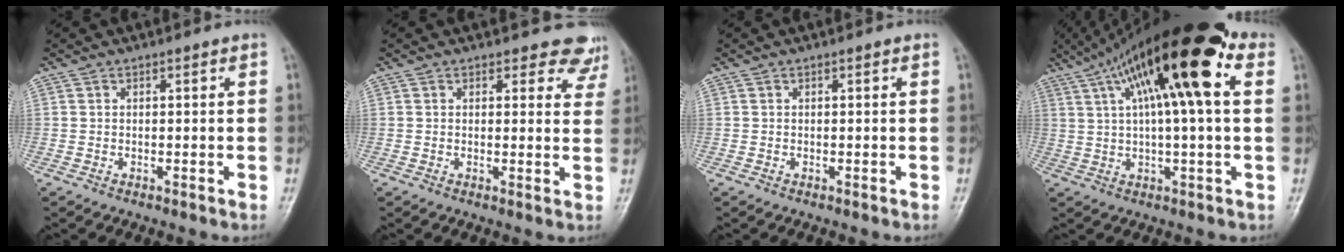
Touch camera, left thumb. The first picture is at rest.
{"total": 6.1, "force": [5.5, 2.7, 0.1], "torque": [0.048, -0.029, 0.036]}
{"total": 0.0}
{"total": 21.7, "force": [7.6, 5.5, 19.5], "torque": [-0.329, 0.035, 0.116]}